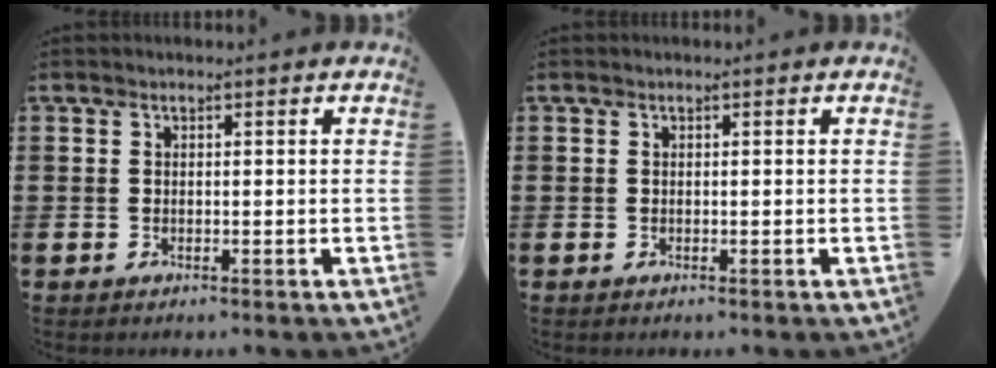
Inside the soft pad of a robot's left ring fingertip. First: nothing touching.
{"total": 0.0}